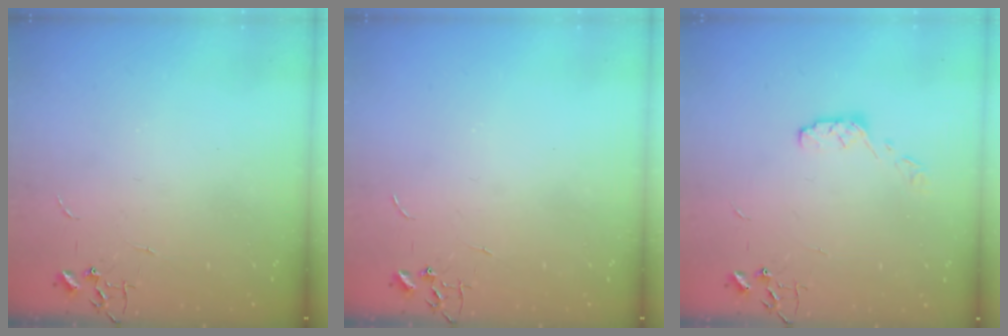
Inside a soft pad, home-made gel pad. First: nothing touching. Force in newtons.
{"total": 0.0}
{"total": 6.1, "press": 6.0, "slide": 0.9}